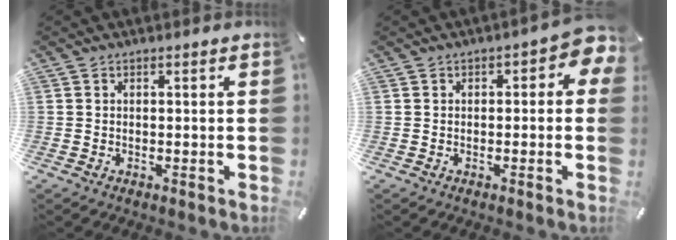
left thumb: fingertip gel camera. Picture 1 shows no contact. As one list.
[{"total": 4.1, "force": [0.0, 2.5, 3.3], "torque": [-0.046, 0.009, -0.002]}]